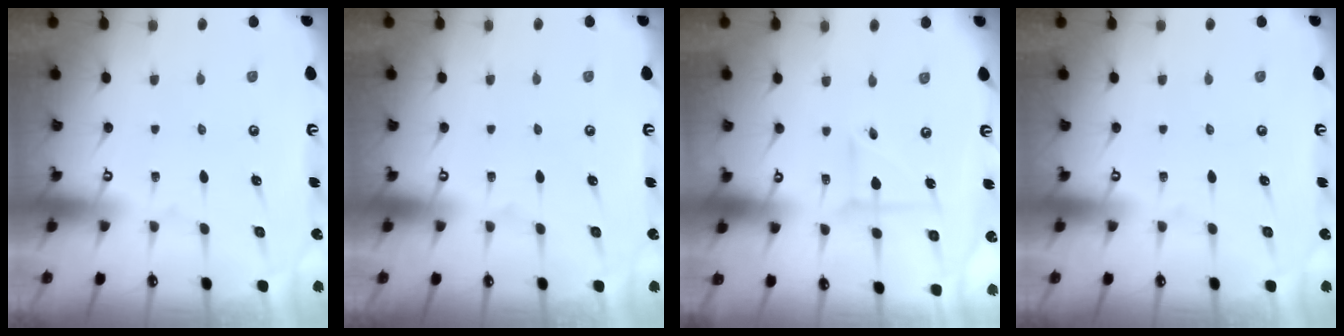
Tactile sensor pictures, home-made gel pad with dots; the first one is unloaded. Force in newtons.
{"total": 0.0}
{"total": 3.9, "press": 3.6, "slide": 1.3}
{"total": 0.0}